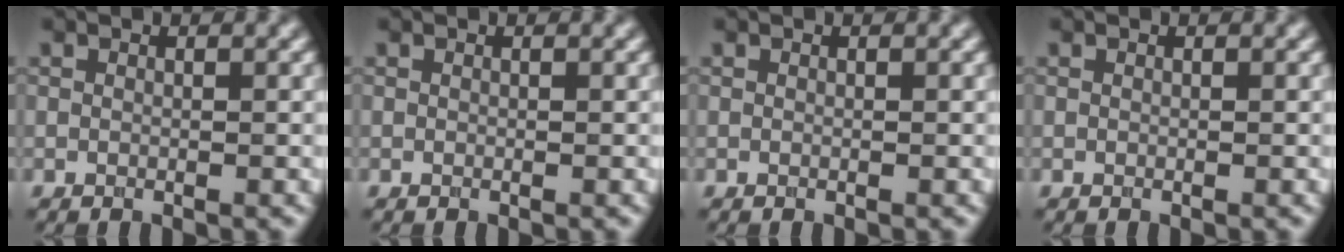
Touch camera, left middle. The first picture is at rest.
{"total": 0.0}
{"total": 0.0}
{"total": 0.0}